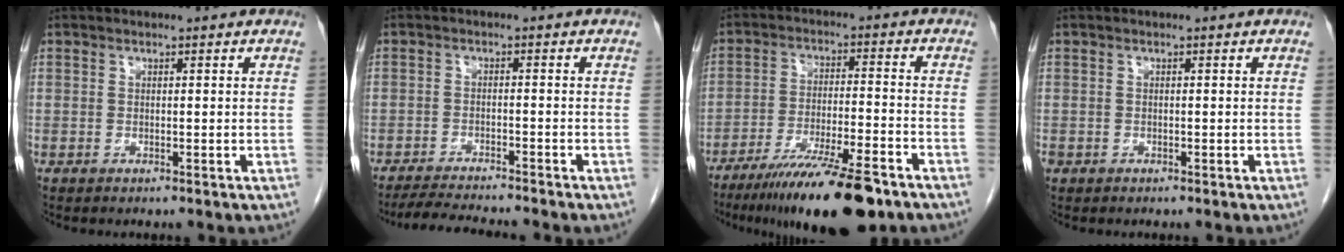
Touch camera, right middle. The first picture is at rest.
{"total": 7.2, "force": [-6.7, 0.0, 2.7], "torque": [-0.042, -0.016, -0.108]}
{"total": 15.8, "force": [-11.5, 1.9, 10.7], "torque": [-0.162, -0.032, -0.191]}
{"total": 0.9, "force": [-0.4, 0.8, 0.3], "torque": [-0.011, 0.003, -0.006]}